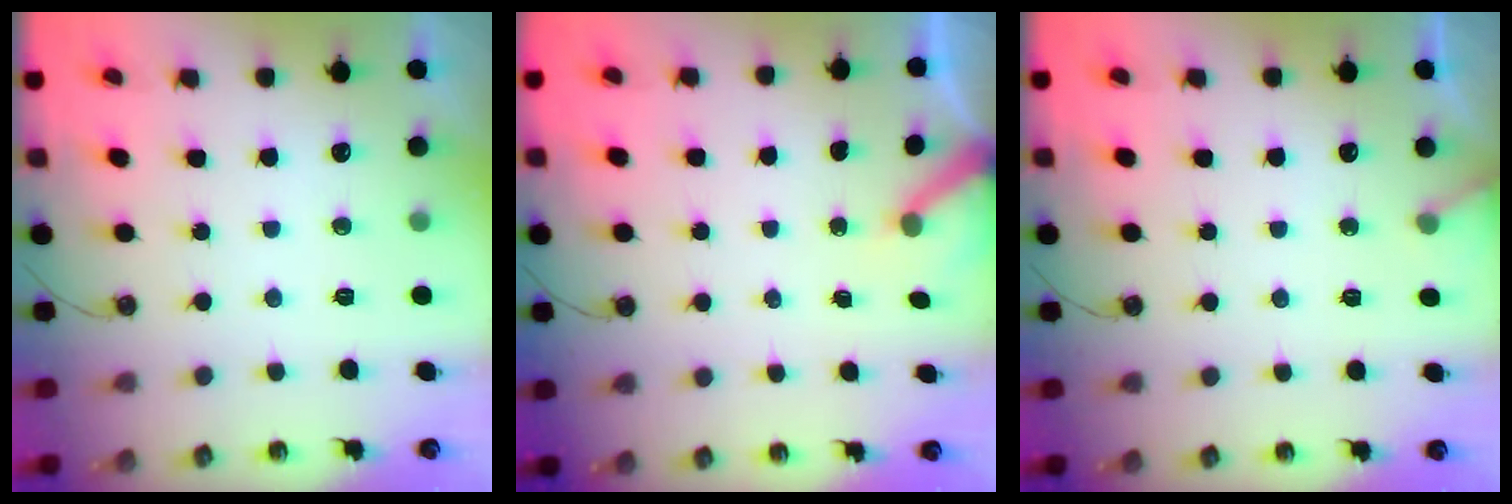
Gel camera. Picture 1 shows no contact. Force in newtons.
{"total": 3.2, "press": 3.1, "slide": 0.3}
{"total": 5.5, "press": 5.5, "slide": 0.3}